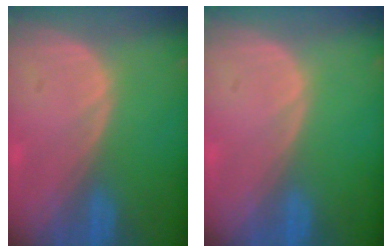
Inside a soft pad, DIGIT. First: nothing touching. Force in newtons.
{"total": 0.0}